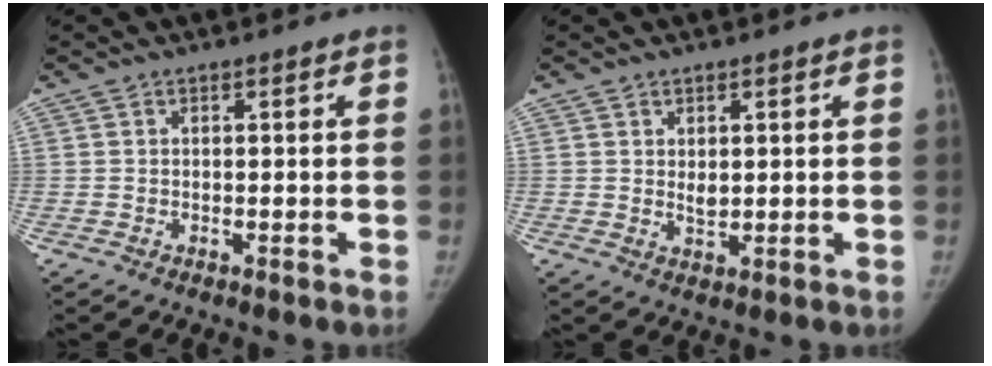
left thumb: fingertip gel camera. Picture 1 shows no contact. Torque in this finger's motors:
{"motor_torque": [-0.19, 0.23, 0.13, 0.08, 0.00]}